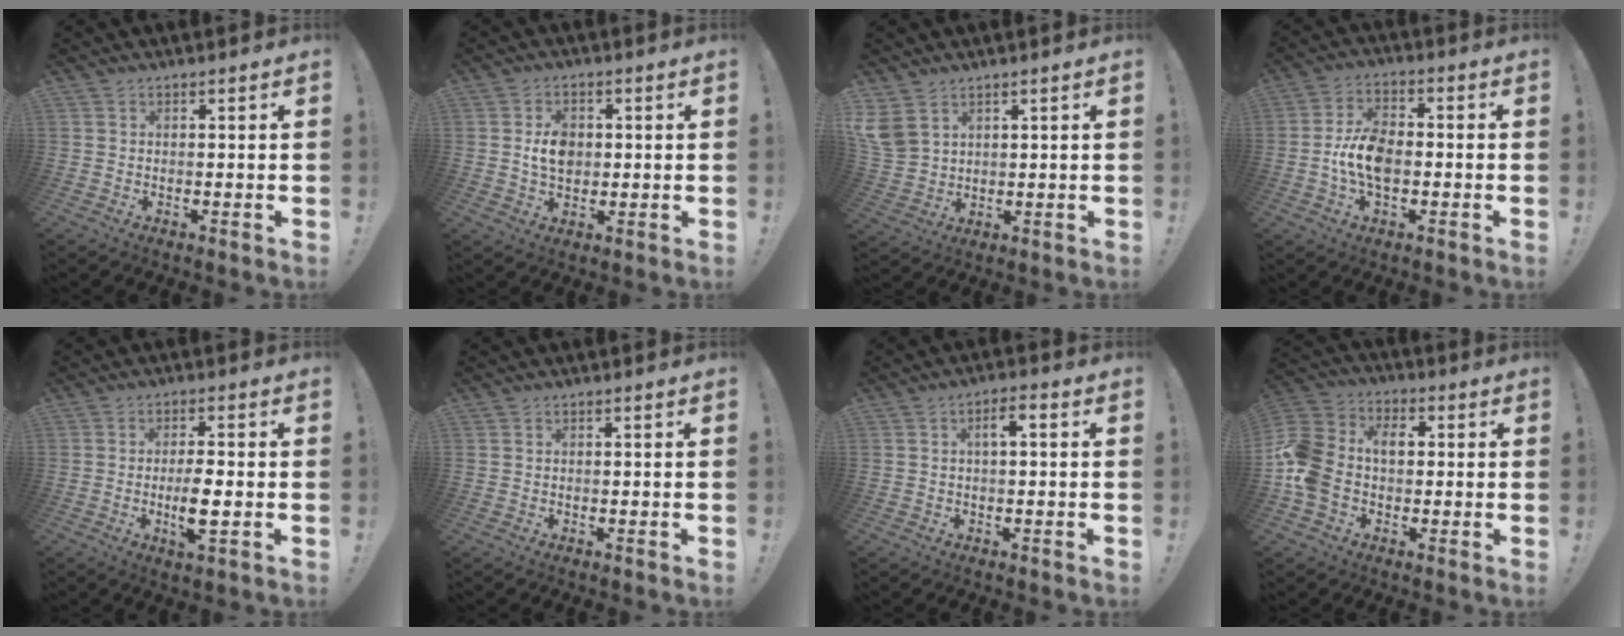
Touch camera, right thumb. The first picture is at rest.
{"total": 6.5, "force": [0.4, 4.7, 4.4], "torque": [-0.065, 0.002, 0.004]}
{"total": 7.4, "force": [4.2, 4.9, 3.8], "torque": [-0.092, -0.009, 0.088]}
{"total": 10.5, "force": [-2.2, 6.3, 8.1], "torque": [-0.154, 0.010, -0.039]}
{"total": 7.4, "force": [-1.7, 1.6, 7.0], "torque": [-0.142, -0.002, -0.029]}
{"total": 0.0}
{"total": 3.8, "force": [0.1, 1.3, 3.5], "torque": [-0.067, 0.012, -0.001]}
{"total": 14.1, "force": [-0.1, 10.9, 9.0], "torque": [-0.184, 0.023, 0.000]}